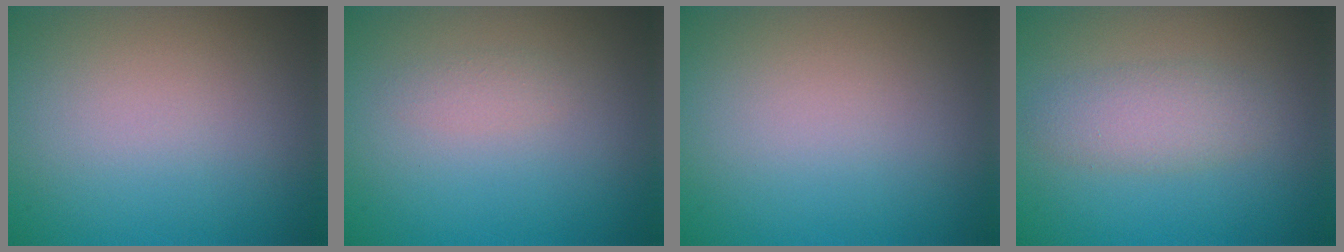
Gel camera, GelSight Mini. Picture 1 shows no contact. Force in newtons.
{"total": 1.0, "press": 1.0, "slide": 0.0}
{"total": 0.0}
{"total": 2.7, "press": 2.7, "slide": 0.1}